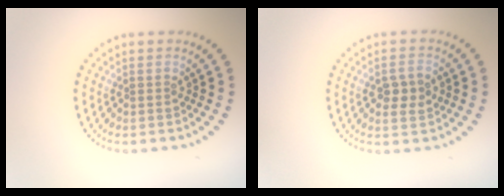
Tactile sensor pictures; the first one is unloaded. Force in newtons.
{"total": 2.5, "press": 2.5, "slide": 0.2}